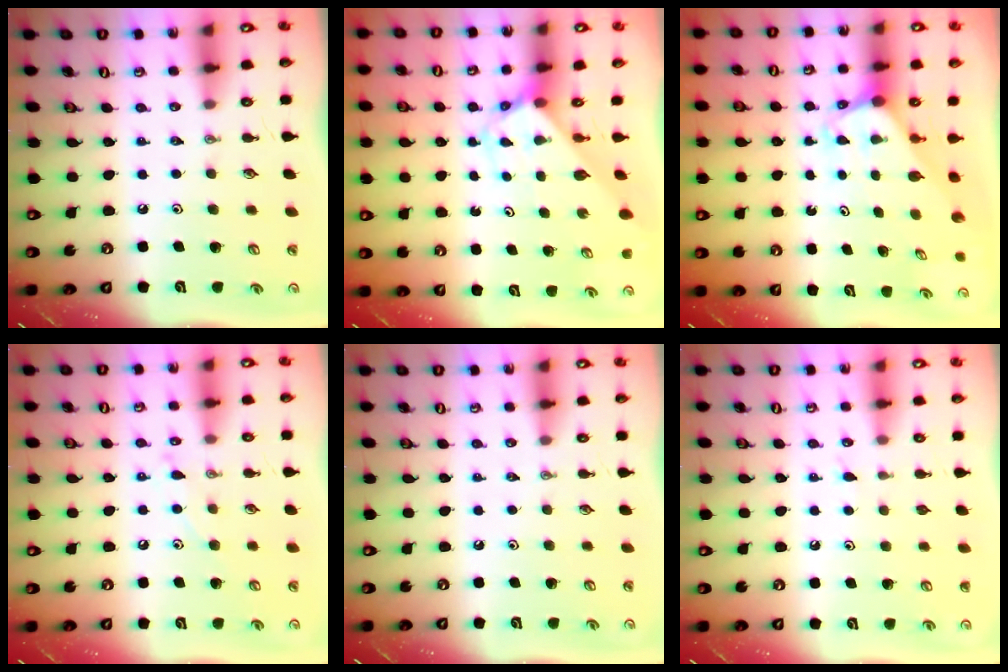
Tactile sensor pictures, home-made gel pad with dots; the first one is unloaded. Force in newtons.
{"total": 2.8, "press": 2.8, "slide": 0.2}
{"total": 1.9, "press": 1.9, "slide": 0.1}
{"total": 7.4, "press": 7.4, "slide": 0.6}
{"total": 0.0}
{"total": 5.7, "press": 5.7, "slide": 0.5}